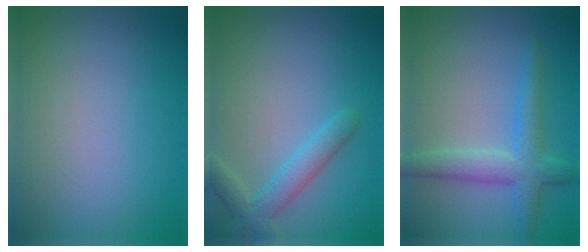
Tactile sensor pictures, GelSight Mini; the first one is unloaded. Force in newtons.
{"total": 3.0, "press": 3.0, "slide": 0.2}
{"total": 3.9, "press": 3.9, "slide": 0.1}